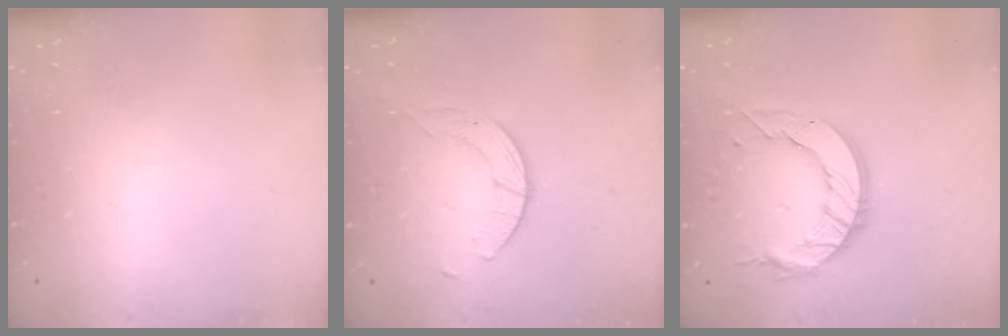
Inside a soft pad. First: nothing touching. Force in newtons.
{"total": 4.1, "press": 4.1, "slide": 0.4}
{"total": 12.5, "press": 12.4, "slide": 0.9}